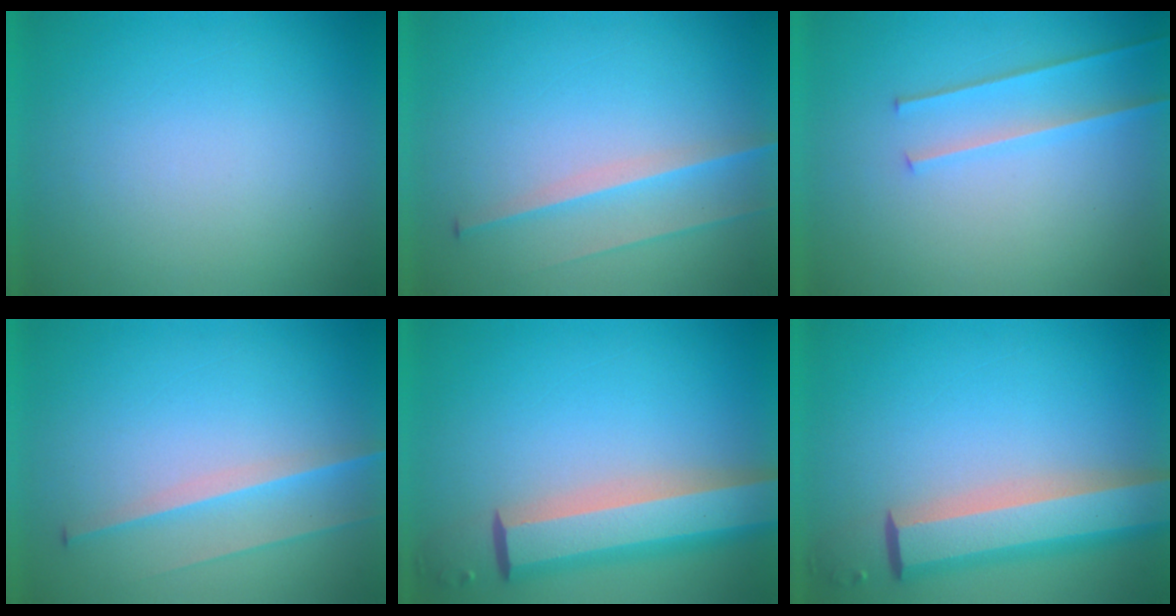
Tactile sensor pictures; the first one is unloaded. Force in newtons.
{"total": 2.7}
{"total": 2.2}
{"total": 2.7}
{"total": 8.1}
{"total": 7.4}